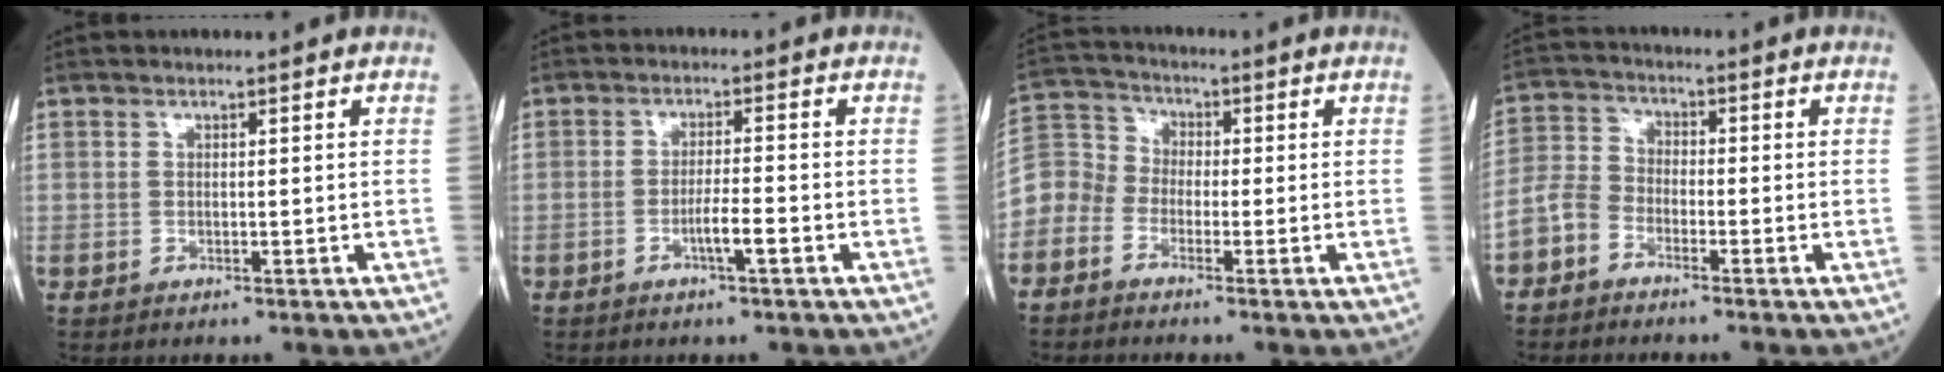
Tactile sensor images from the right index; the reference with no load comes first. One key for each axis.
{"total": 3.2, "fx": -1.4, "fy": 0.0, "fz": 2.9, "tx": -0.051, "ty": 0.000, "tz": -0.026}
{"total": 6.2, "fx": -3.0, "fy": 5.2, "fz": 1.5, "tx": -0.033, "ty": 0.035, "tz": -0.069}
{"total": 4.5, "fx": -3.2, "fy": 2.8, "fz": 1.6, "tx": -0.040, "ty": 0.007, "tz": -0.076}